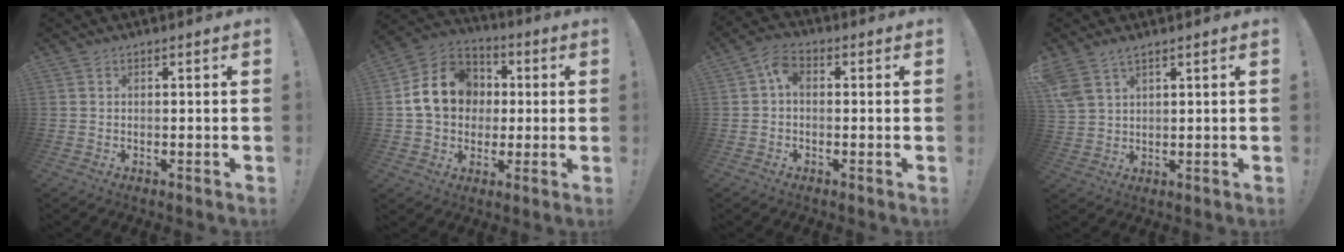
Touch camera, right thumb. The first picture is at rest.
{"total": 16.0, "force": [2.0, 13.5, 8.4], "torque": [-0.123, 0.012, 0.050]}
{"total": 5.1, "force": [0.3, 3.4, 3.8], "torque": [-0.077, 0.009, 0.005]}
{"total": 5.5, "force": [4.1, 2.3, 2.8], "torque": [-0.059, -0.015, 0.082]}